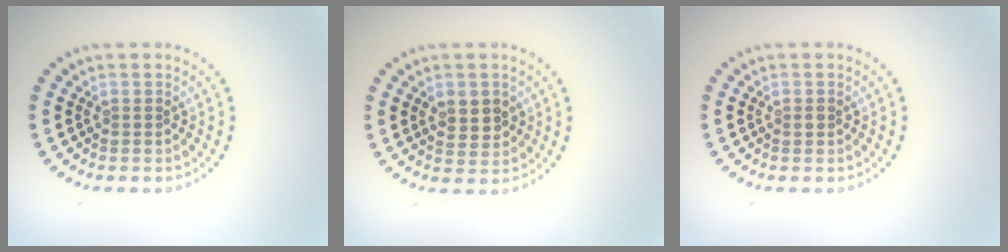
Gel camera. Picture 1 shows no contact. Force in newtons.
{"total": 2.7, "press": 2.6, "slide": 0.7}
{"total": 0.7, "press": 0.7, "slide": 0.0}